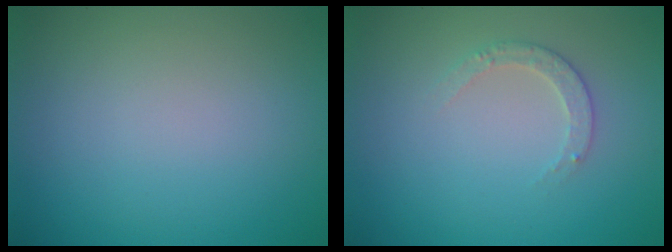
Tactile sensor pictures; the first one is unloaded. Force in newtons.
{"total": 1.8, "press": 1.8, "slide": 0.4}